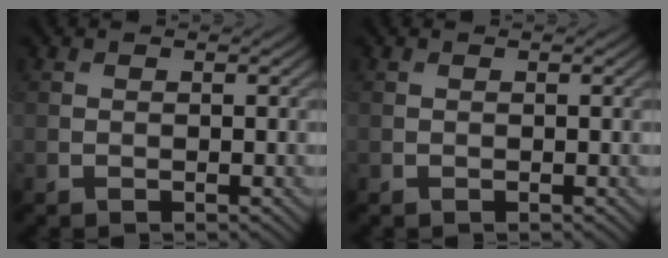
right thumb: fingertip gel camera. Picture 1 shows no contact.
{"total": 0.0}